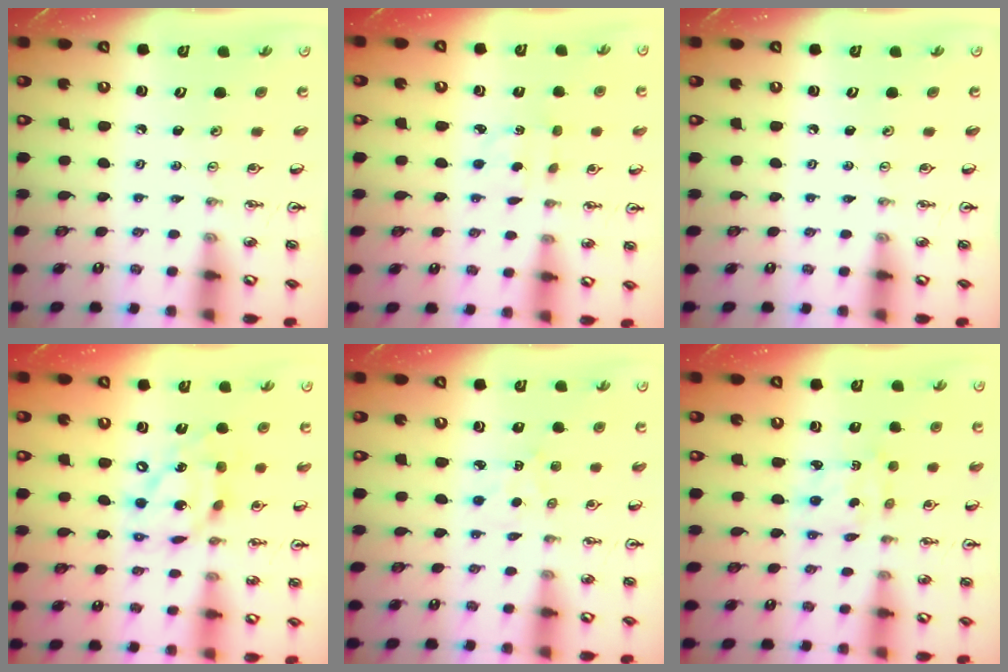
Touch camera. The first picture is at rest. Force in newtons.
{"total": 1.9, "press": 1.9, "slide": 0.4}
{"total": 0.0}
{"total": 13.4, "press": 13.4, "slide": 1.0}
{"total": 3.4, "press": 3.3, "slide": 0.4}
{"total": 2.5, "press": 2.5, "slide": 0.3}